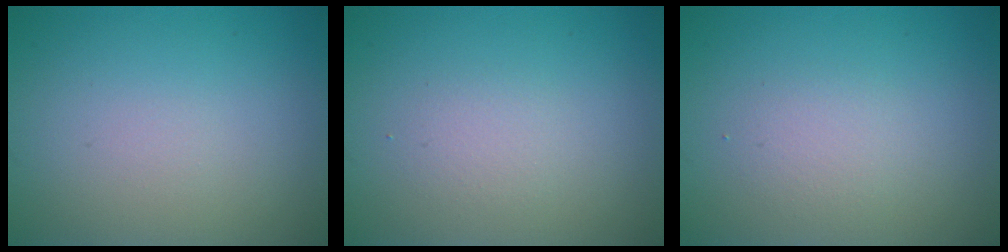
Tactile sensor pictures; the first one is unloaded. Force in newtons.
{"total": 1.3, "press": 1.3, "slide": 0.2}
{"total": 1.6, "press": 1.6, "slide": 0.0}